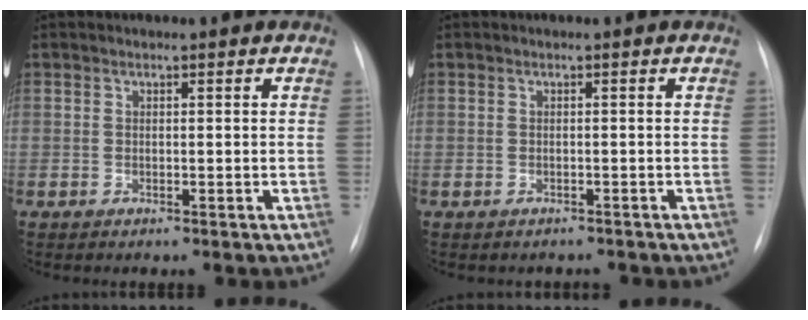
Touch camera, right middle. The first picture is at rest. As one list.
[{"total": 2.1, "force": [-1.9, 1.0, 0.1], "torque": [-0.004, 0.003, -0.024]}]